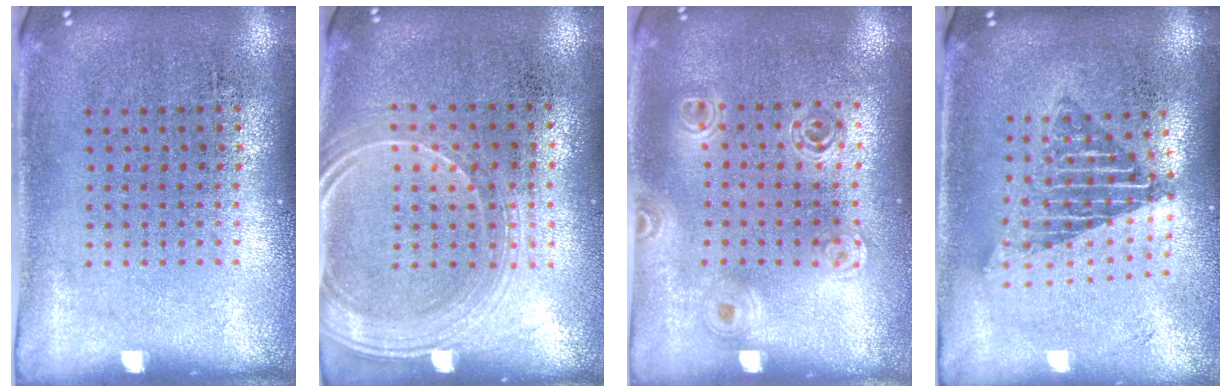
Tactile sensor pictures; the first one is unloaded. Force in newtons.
{"total": 1.7, "press": 1.5, "slide": 0.8}
{"total": 1.4, "press": 1.3, "slide": 0.5}
{"total": 1.7, "press": 1.3, "slide": 1.0}